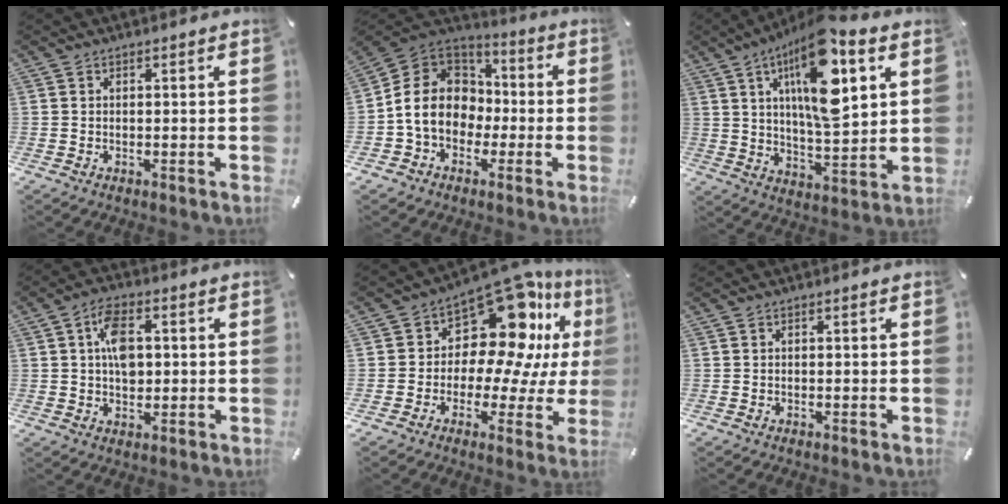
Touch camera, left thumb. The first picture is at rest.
{"total": 13.5, "force": [-2.5, 11.7, 6.2], "torque": [-0.136, 0.027, -0.043]}
{"total": 19.4, "force": [8.1, 7.0, 16.2], "torque": [-0.276, -0.026, 0.127]}
{"total": 7.8, "force": [1.1, 5.0, 5.9], "torque": [-0.099, 0.003, 0.015]}
{"total": 15.9, "force": [8.8, 9.0, 9.8], "torque": [-0.137, -0.092, 0.150]}
{"total": 0.0}